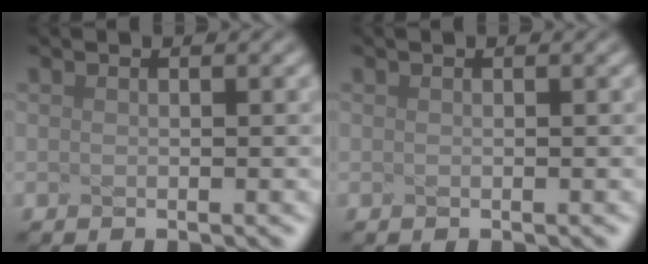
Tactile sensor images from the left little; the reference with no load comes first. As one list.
[{"total": 0.0}]